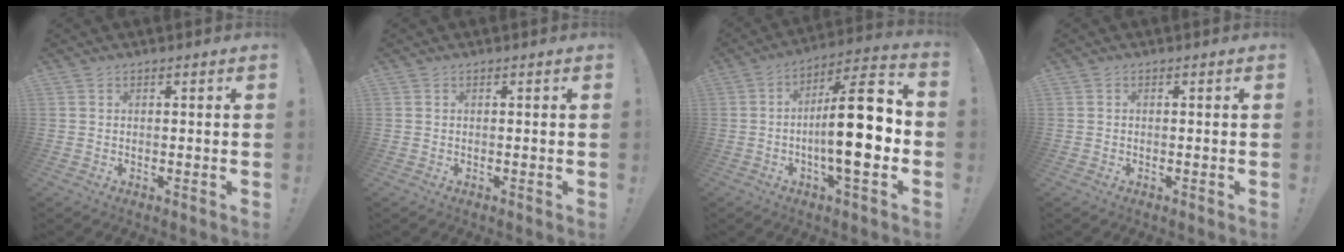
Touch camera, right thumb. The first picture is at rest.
{"total": 0.0}
{"total": 19.9, "force": [-2.7, 5.1, 19.0], "torque": [-0.313, 0.013, -0.051]}
{"total": 0.0}